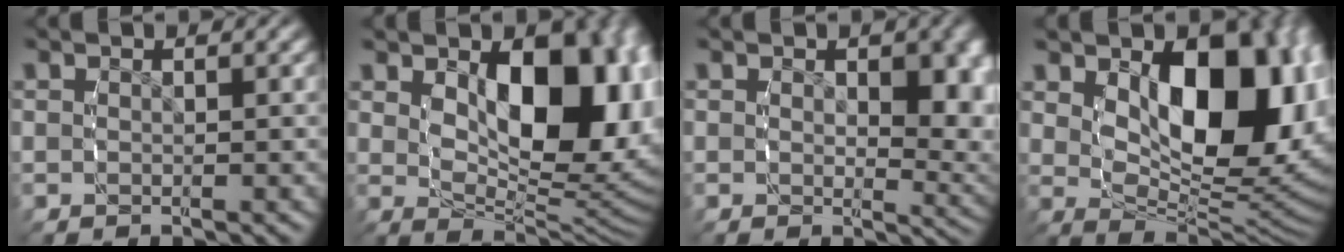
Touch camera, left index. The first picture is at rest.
{"total": 13.4, "force": [1.8, 7.4, 11.0], "torque": [-0.158, -0.028, 0.039]}
{"total": 3.9, "force": [0.9, 2.0, 3.3], "torque": [-0.040, -0.016, 0.019]}
{"total": 14.9, "force": [1.6, 8.5, 12.1], "torque": [-0.179, -0.033, 0.037]}